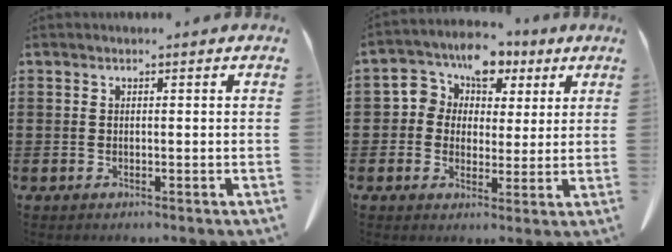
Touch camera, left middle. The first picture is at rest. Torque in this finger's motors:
{"motor_torque": [0.78, 0.46, 0.53, 0.12]}